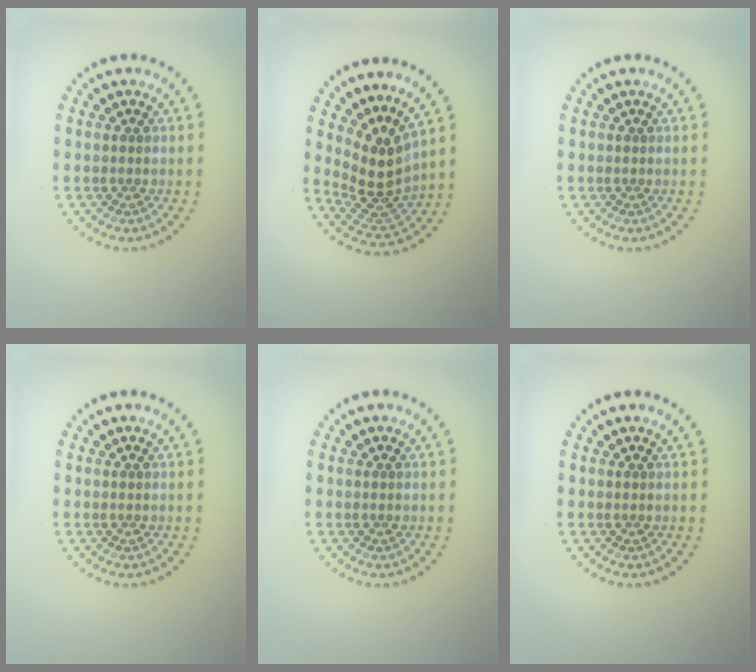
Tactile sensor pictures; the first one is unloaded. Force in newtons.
{"total": 4.1, "press": 3.0, "slide": 2.8}
{"total": 0.0}
{"total": 0.0}
{"total": 0.0}
{"total": 0.0}